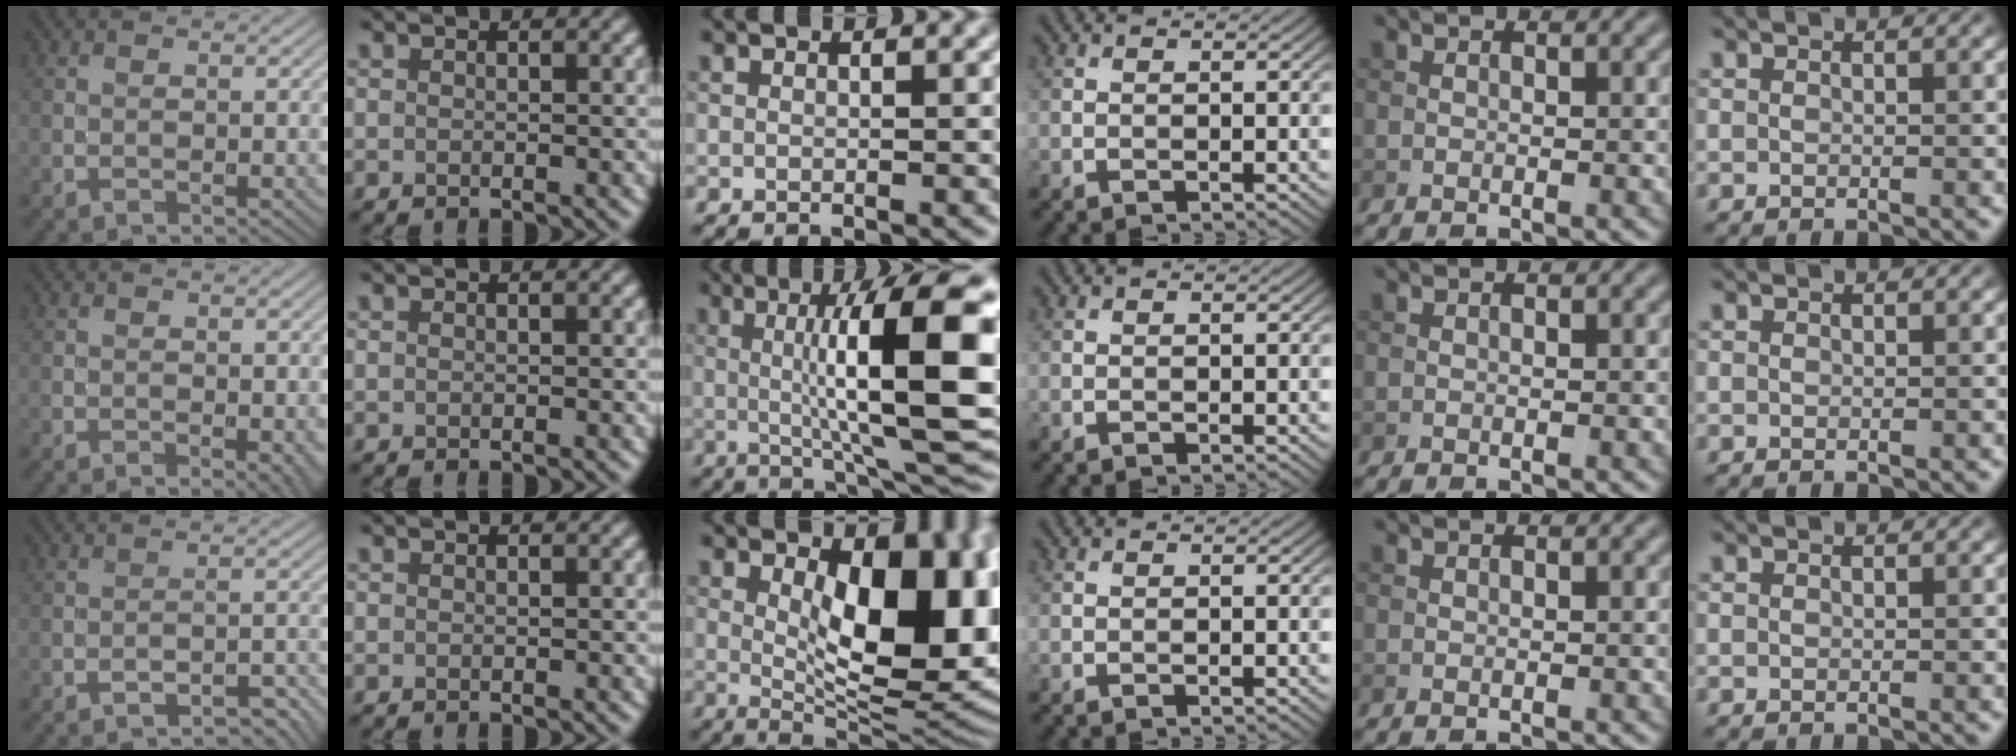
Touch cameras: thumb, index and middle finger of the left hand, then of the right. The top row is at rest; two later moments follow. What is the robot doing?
{"motion": "screw", "object": "dispenser bottle"}